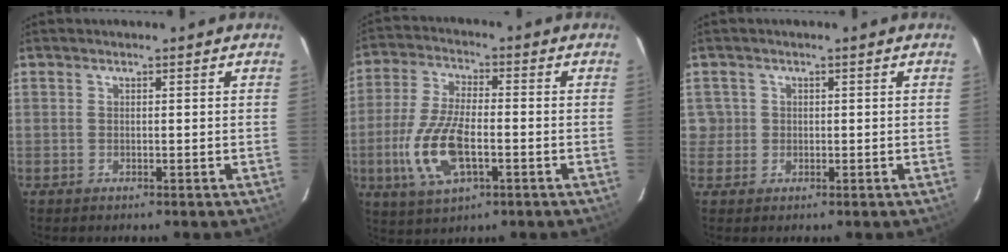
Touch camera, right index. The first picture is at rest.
{"total": 13.0, "force": [-3.6, 5.5, 11.2], "torque": [-0.245, -0.005, -0.066]}
{"total": 2.7, "force": [0.1, 2.7, -0.1], "torque": [0.014, 0.015, 0.004]}